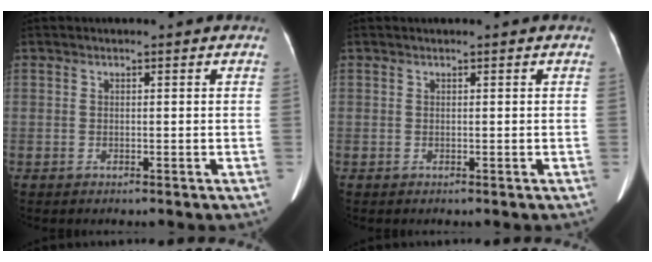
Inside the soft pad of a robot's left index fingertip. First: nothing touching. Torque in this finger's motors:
{"motor_torque": [-0.59, 0.25, 0.09, 0.06]}